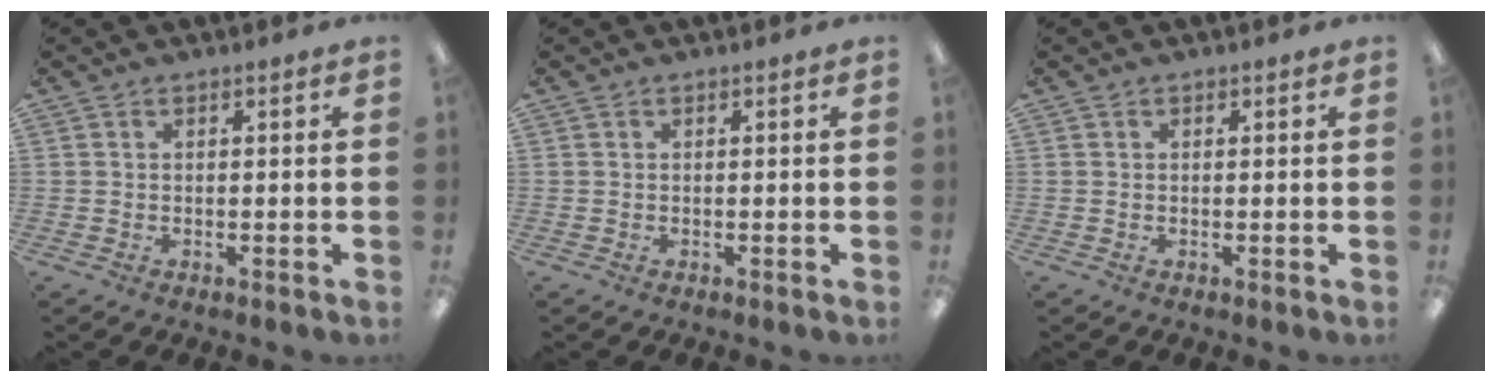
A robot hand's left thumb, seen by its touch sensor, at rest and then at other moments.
{"total": 0.0}
{"total": 0.0}